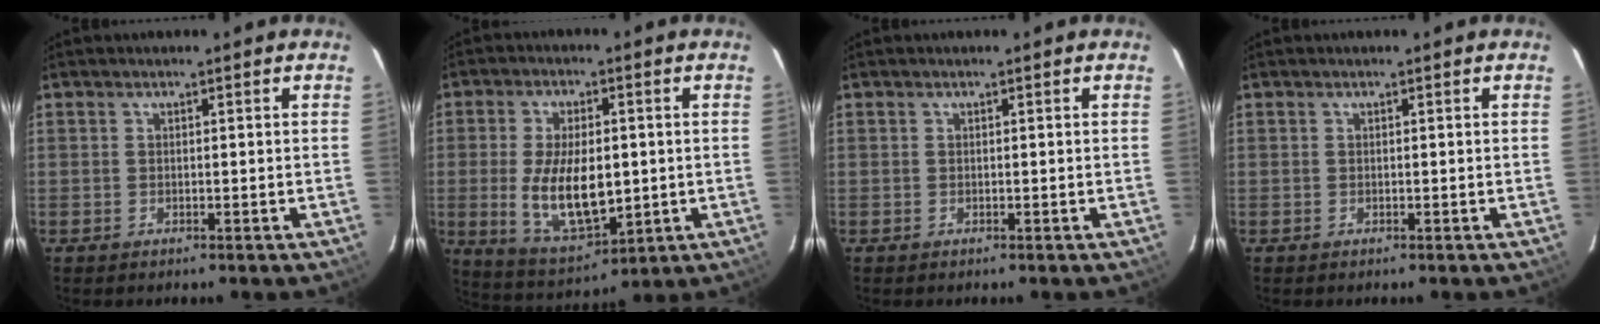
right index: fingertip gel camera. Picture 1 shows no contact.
{"total": 13.9, "force": [-1.0, 6.9, 12.0], "torque": [-0.238, -0.018, -0.001]}
{"total": 0.0}
{"total": 0.0}